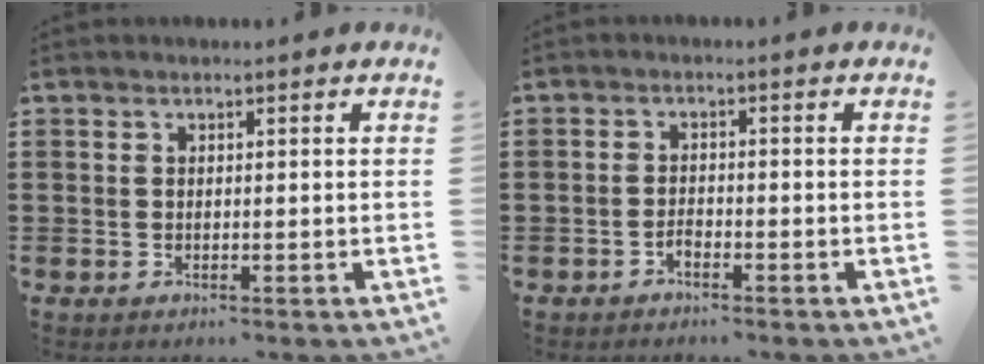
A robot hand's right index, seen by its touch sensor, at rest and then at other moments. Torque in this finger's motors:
{"motor_torque": [0.54, 0.52, 0.02, -0.07]}